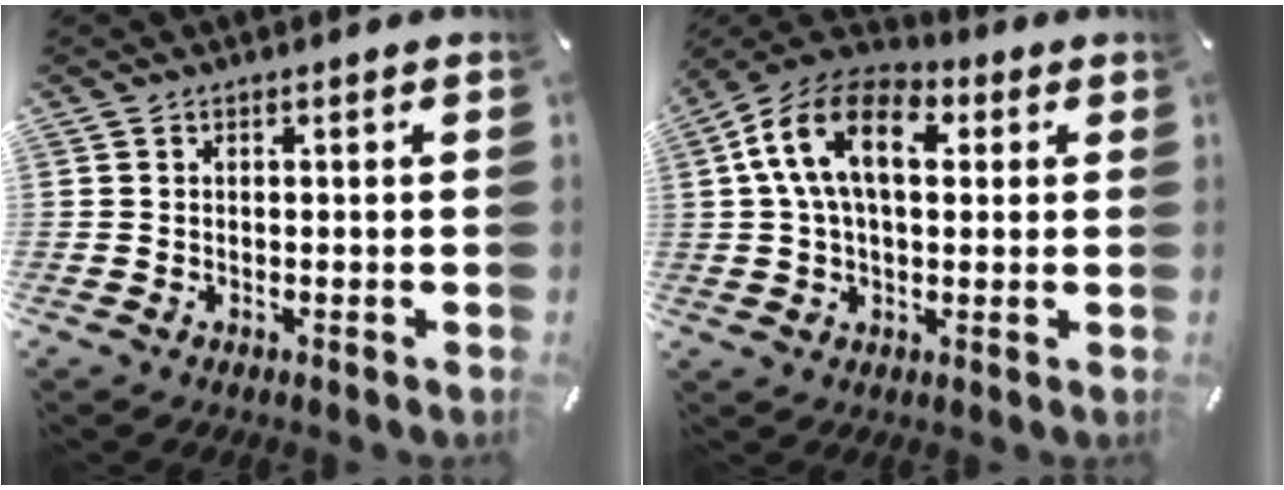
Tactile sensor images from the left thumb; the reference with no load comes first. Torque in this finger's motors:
{"motor_torque": [0.69, 1.32, 1.51, -1.26, 0.52]}